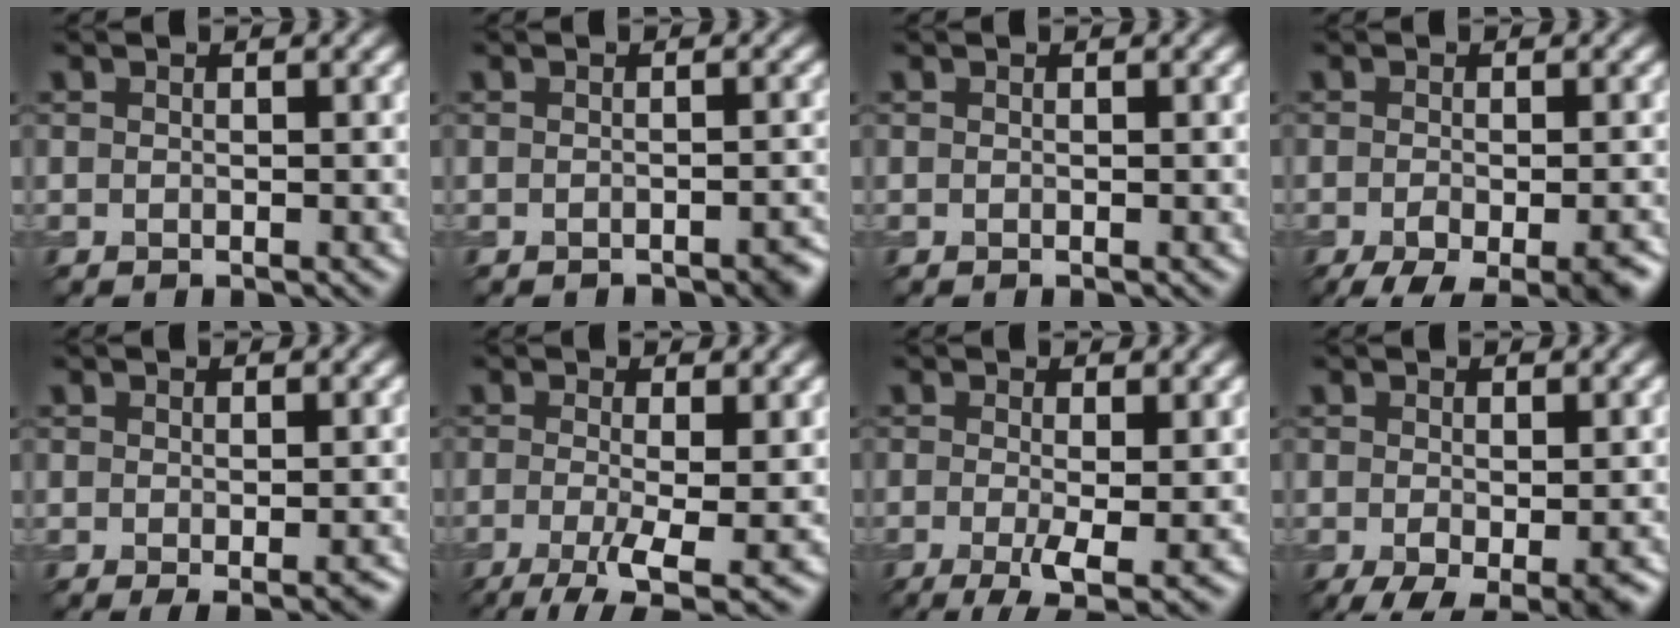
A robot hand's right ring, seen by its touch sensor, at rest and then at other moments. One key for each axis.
{"total": 1.9, "fx": -1.7, "fy": 0.3, "fz": 0.7, "tx": -0.002, "ty": 0.001, "tz": -0.018}
{"total": 0.0}
{"total": 6.8, "fx": -4.0, "fy": 2.3, "fz": 5.0, "tx": -0.074, "ty": -0.017, "tz": -0.057}
{"total": 1.9, "fx": -0.5, "fy": 0.4, "fz": 1.8, "tx": -0.022, "ty": -0.007, "tz": -0.006}
{"total": 6.2, "fx": -2.2, "fy": 1.7, "fz": 5.6, "tx": -0.097, "ty": -0.015, "tz": -0.038}
{"total": 4.3, "fx": -1.0, "fy": 1.0, "fz": 4.0, "tx": -0.077, "ty": -0.014, "tz": -0.017}
{"total": 4.0, "fx": -1.7, "fy": 1.5, "fz": 3.3, "tx": -0.054, "ty": -0.013, "tz": -0.021}